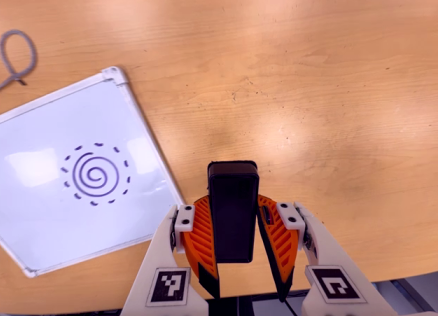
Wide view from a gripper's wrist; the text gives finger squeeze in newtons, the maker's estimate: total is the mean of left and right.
{"total": 7.3, "left": 6.3, "right": 8.4}